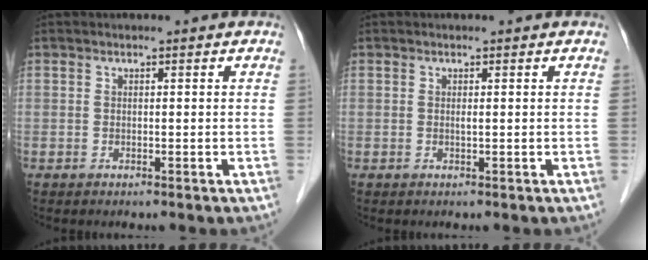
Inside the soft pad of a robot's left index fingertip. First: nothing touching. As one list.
[{"total": 0.0}]